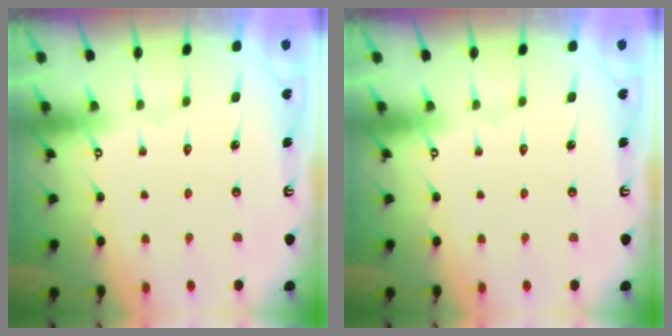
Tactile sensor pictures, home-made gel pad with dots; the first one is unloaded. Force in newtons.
{"total": 0.0}